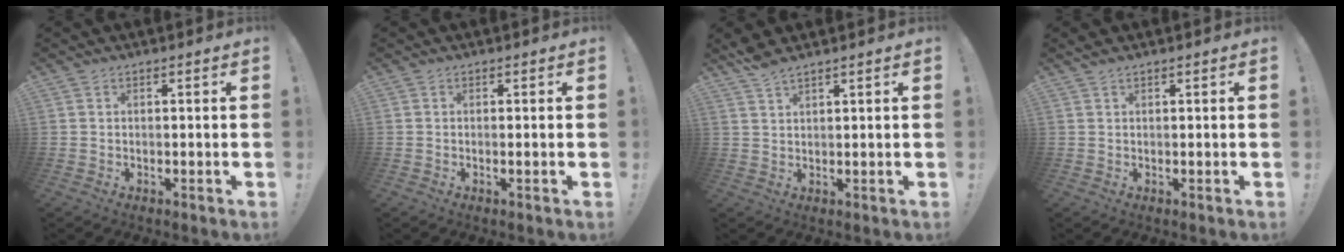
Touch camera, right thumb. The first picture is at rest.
{"total": 1.0, "force": [-0.2, -0.6, 0.8], "torque": [-0.010, -0.003, -0.005]}
{"total": 3.2, "force": [3.0, 0.3, 1.2], "torque": [-0.035, -0.010, 0.055]}
{"total": 0.7, "force": [0.7, 0.0, -0.1], "torque": [-0.004, 0.005, 0.013]}